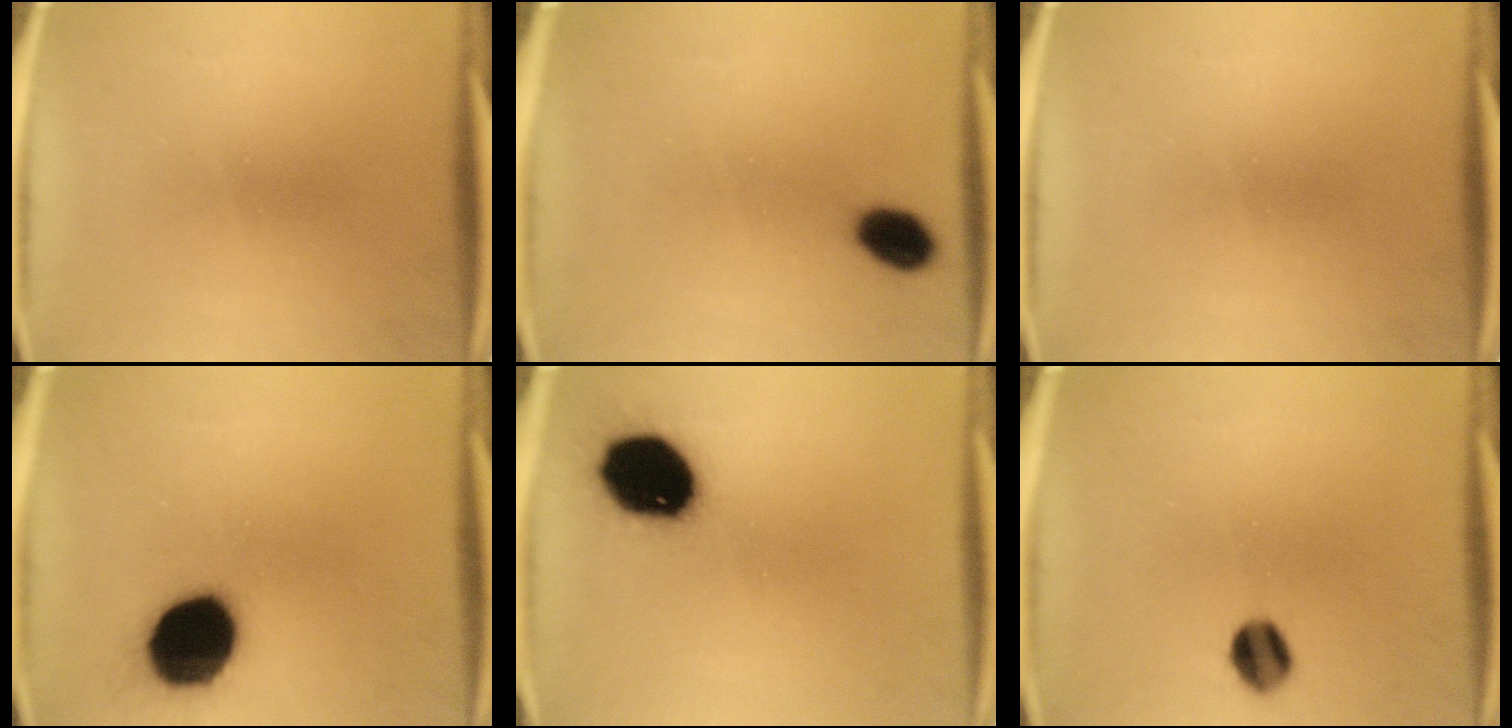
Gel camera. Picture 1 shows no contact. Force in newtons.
{"total": 6.2}
{"total": 0.0}
{"total": 19.3}
{"total": 18.0}
{"total": 6.2}